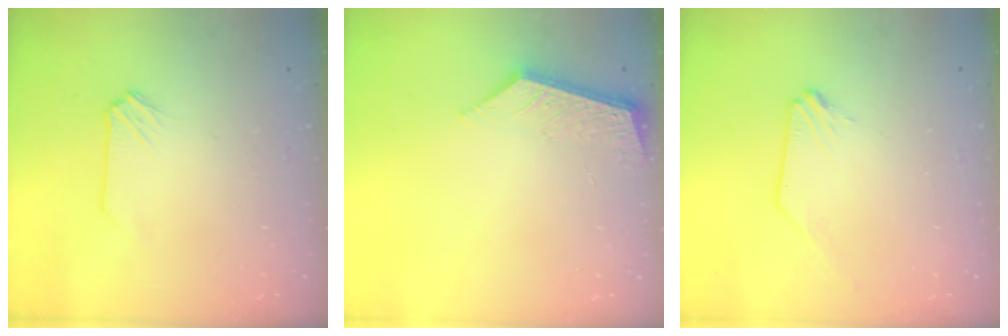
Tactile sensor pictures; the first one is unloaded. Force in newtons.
{"total": 6.3, "press": 6.3, "slide": 0.5}
{"total": 0.0}